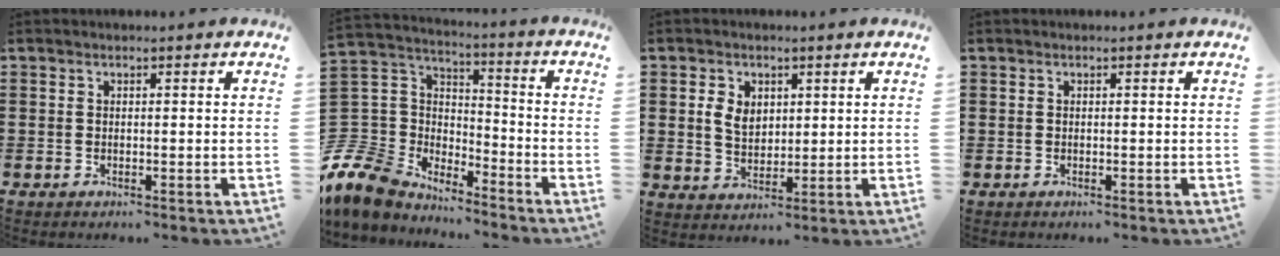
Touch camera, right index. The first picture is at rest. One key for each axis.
{"total": 9.8, "fx": -7.4, "fy": 6.1, "fz": 1.9, "tx": -0.107, "ty": -0.005, "tz": -0.154}
{"total": 4.3, "fx": 1.1, "fy": 3.2, "fz": 2.6, "tx": -0.062, "ty": 0.011, "tz": 0.018}
{"total": 0.0}